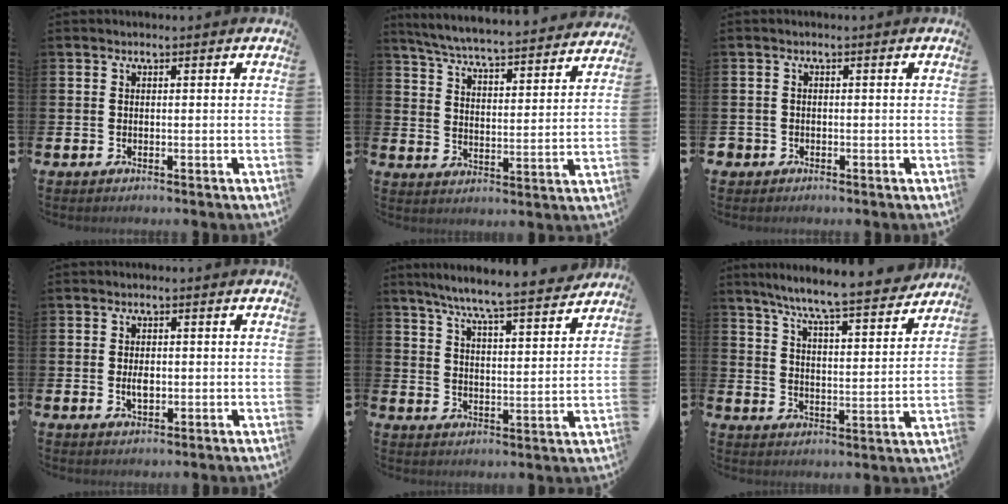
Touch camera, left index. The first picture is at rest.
{"total": 6.2, "force": [6.0, 0.1, 1.7], "torque": [-0.062, -0.050, 0.101]}
{"total": 1.2, "force": [-0.8, 0.9, 0.0], "torque": [-0.010, 0.007, -0.018]}
{"total": 2.2, "force": [-0.1, 1.2, 1.8], "torque": [-0.020, -0.003, -0.005]}
{"total": 7.9, "force": [7.4, -0.1, 2.8], "torque": [-0.074, -0.052, 0.127]}
{"total": 8.6, "force": [8.0, -0.1, 3.2], "torque": [-0.085, -0.055, 0.136]}